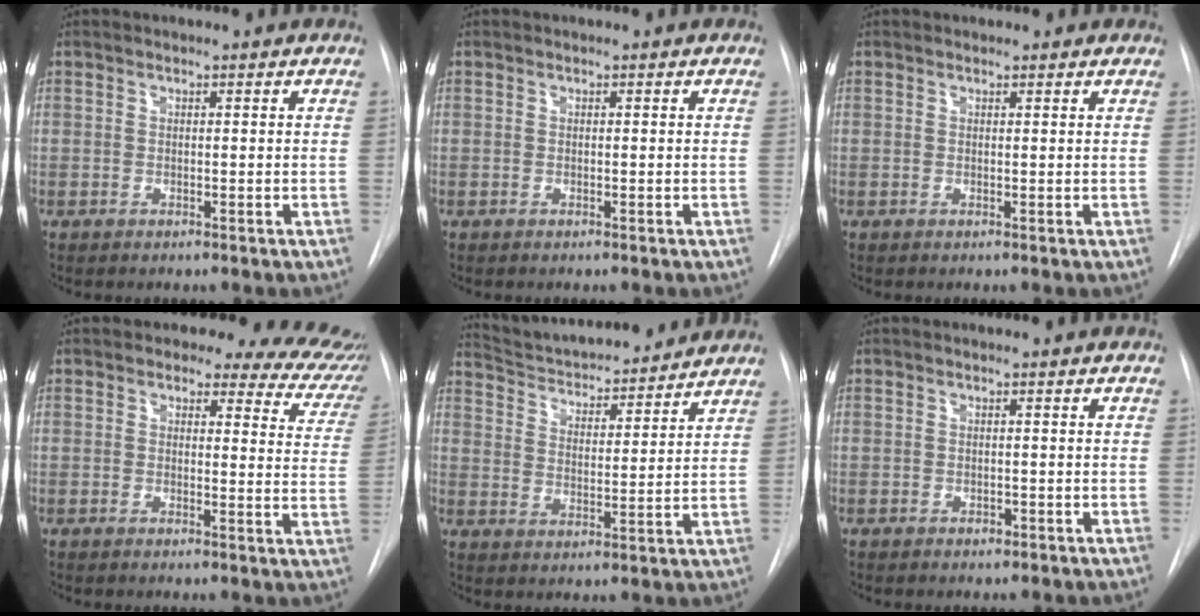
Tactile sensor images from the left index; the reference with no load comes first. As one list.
[{"total": 0.0}, {"total": 1.1, "force": [1.0, 0.4, 0.1], "torque": [-0.007, 0.005, 0.012]}, {"total": 13.1, "force": [10.9, 5.3, 4.9], "torque": [-0.020, -0.020, 0.086]}, {"total": 17.0, "force": [15.9, 2.6, 5.5], "torque": [-0.088, 0.010, 0.240]}, {"total": 0.6, "force": [-0.3, 0.4, 0.3], "torque": [-0.005, 0.001, -0.003]}]